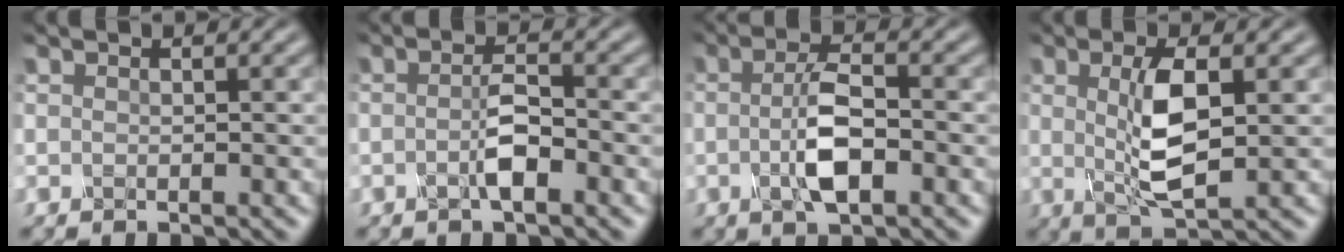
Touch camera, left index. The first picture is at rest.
{"total": 2.1, "force": [-0.8, 0.3, 1.9], "torque": [-0.038, 0.010, -0.021]}
{"total": 3.7, "force": [-0.8, 1.1, 3.4], "torque": [-0.074, 0.007, -0.021]}
{"total": 4.7, "force": [0.6, 1.3, 4.5], "torque": [-0.096, 0.002, 0.013]}